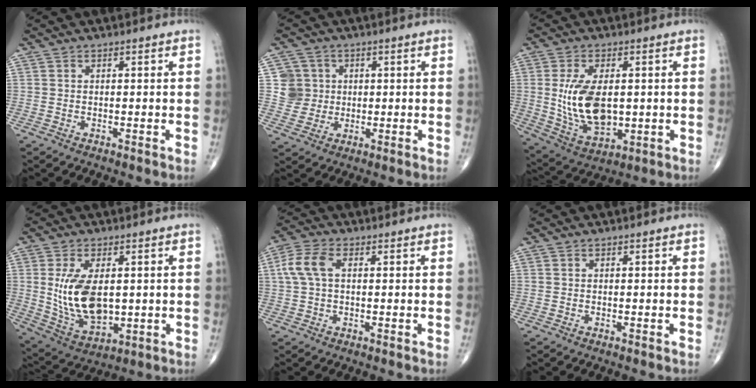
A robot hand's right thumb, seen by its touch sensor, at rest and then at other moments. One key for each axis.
{"total": 5.8, "fx": 1.0, "fy": 5.7, "fz": 0.5, "tx": 0.024, "ty": 0.003, "tz": 0.016}
{"total": 13.5, "fx": 0.5, "fy": 7.6, "fz": 11.2, "tx": -0.193, "ty": -0.014, "tz": 0.025}
{"total": 13.3, "fx": 1.0, "fy": 7.4, "fz": 11.0, "tx": -0.192, "ty": -0.015, "tz": 0.035}
{"total": 6.1, "fx": 1.1, "fy": 3.4, "fz": 4.9, "tx": -0.121, "ty": 0.018, "tz": 0.019}
{"total": 0.0}